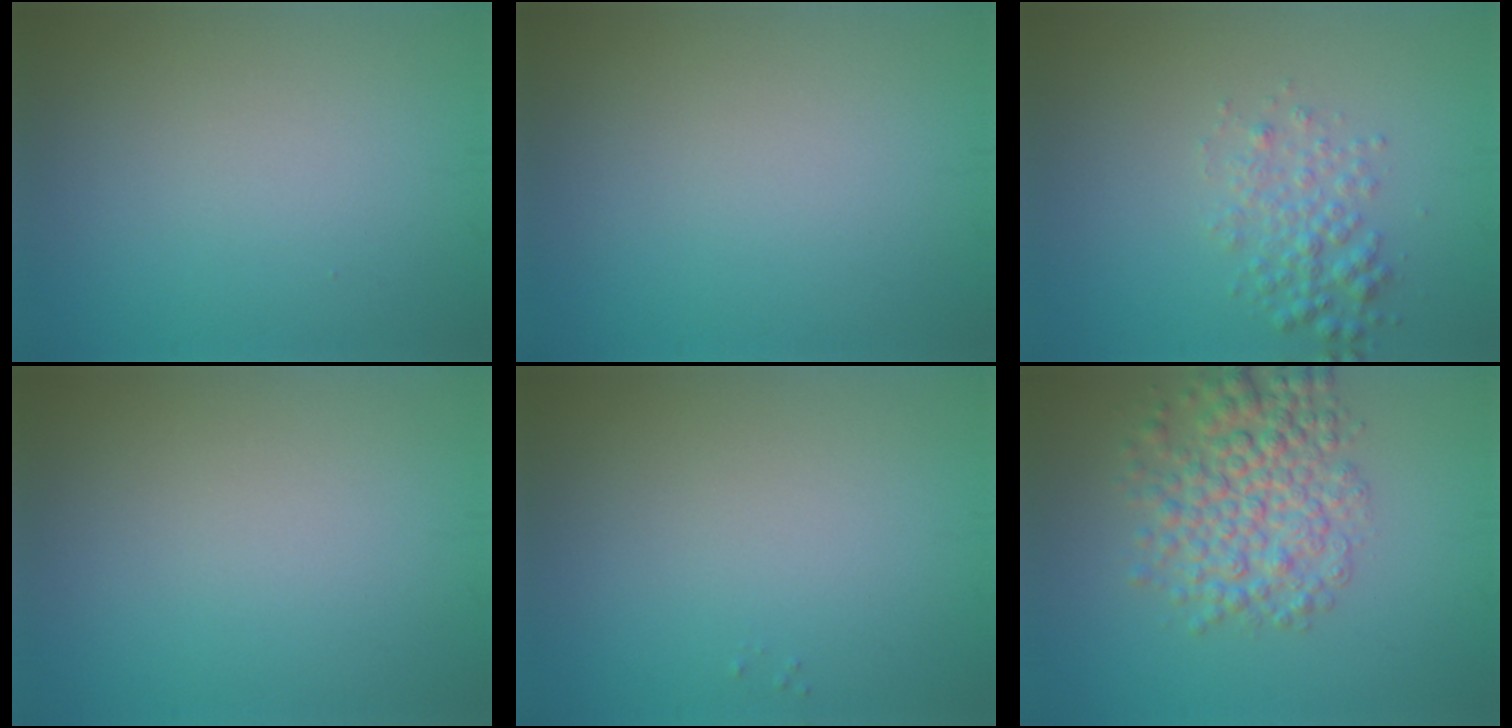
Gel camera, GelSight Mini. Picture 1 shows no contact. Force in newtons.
{"total": 0.0}
{"total": 2.5, "press": 2.5, "slide": 0.0}
{"total": 0.0}
{"total": 0.0}
{"total": 5.9, "press": 5.9, "slide": 0.1}